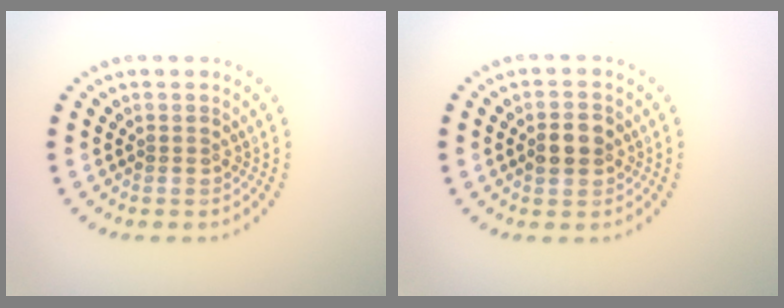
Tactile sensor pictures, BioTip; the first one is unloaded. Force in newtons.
{"total": 2.8, "press": 2.8, "slide": 0.1}